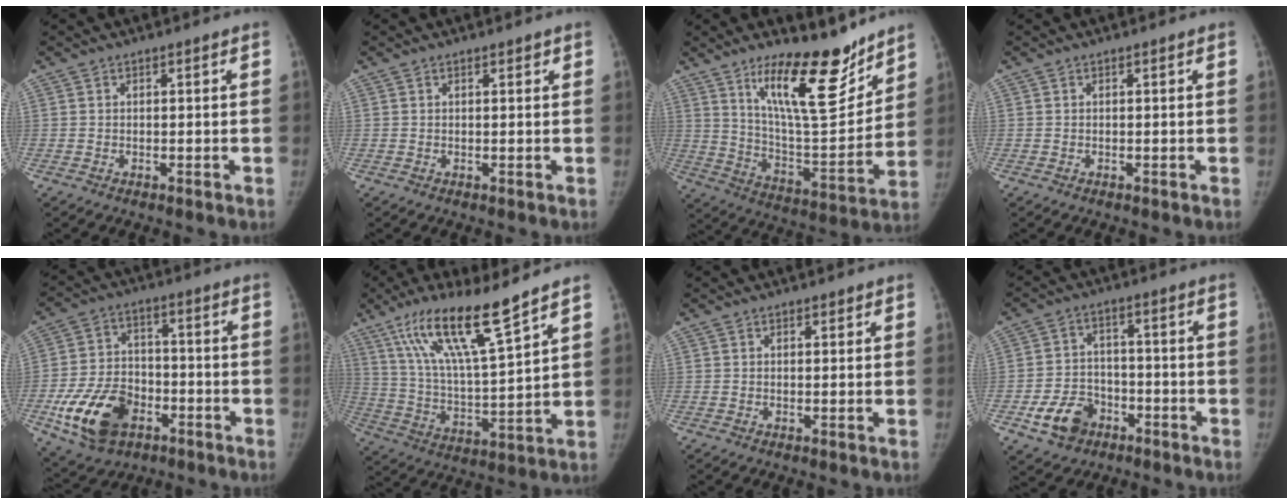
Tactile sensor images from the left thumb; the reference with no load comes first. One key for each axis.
{"total": 0.8, "fx": 0.6, "fy": 0.3, "fz": 0.5, "tx": -0.007, "ty": -0.002, "tz": 0.007}
{"total": 19.7, "fx": 13.5, "fy": 5.9, "fz": 13.2, "tx": -0.165, "ty": -0.102, "tz": 0.229}
{"total": 0.0}
{"total": 15.1, "fx": -6.5, "fy": 10.0, "fz": 9.3, "tx": -0.152, "ty": 0.022, "tz": -0.108}
{"total": 16.9, "fx": 11.2, "fy": 1.9, "fz": 12.4, "tx": -0.218, "ty": -0.056, "tz": 0.214}
{"total": 0.9, "fx": 0.6, "fy": 0.5, "fz": 0.4, "tx": 0.001, "ty": -0.004, "tz": 0.007}
{"total": 8.9, "fx": -4.4, "fy": 6.7, "fz": 3.8, "tx": -0.047, "ty": 0.027, "tz": -0.073}